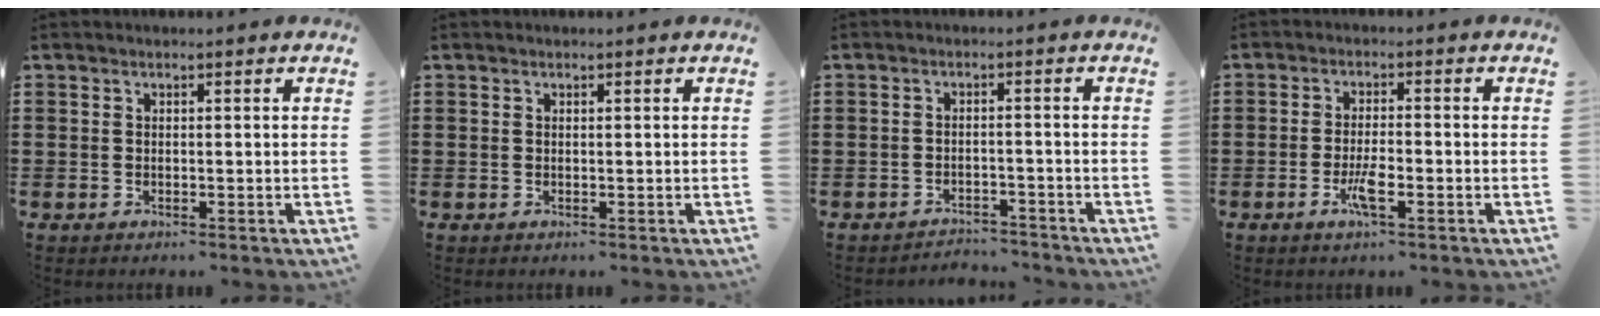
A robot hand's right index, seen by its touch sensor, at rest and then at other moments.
{"total": 0.0}
{"total": 2.6, "force": [-2.5, 0.3, -0.1], "torque": [-0.007, 0.000, -0.055]}
{"total": 3.9, "force": [-1.6, 0.6, 3.5], "torque": [-0.079, -0.009, -0.035]}